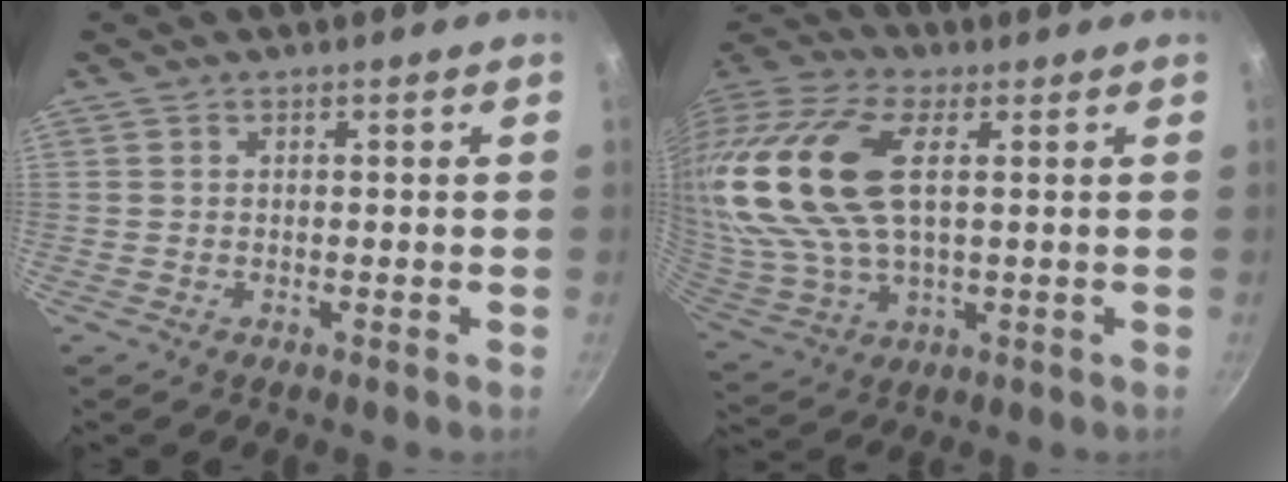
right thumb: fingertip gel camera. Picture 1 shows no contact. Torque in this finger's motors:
{"motor_torque": [-1.04, 2.68, 2.77, 0.00, 0.77]}